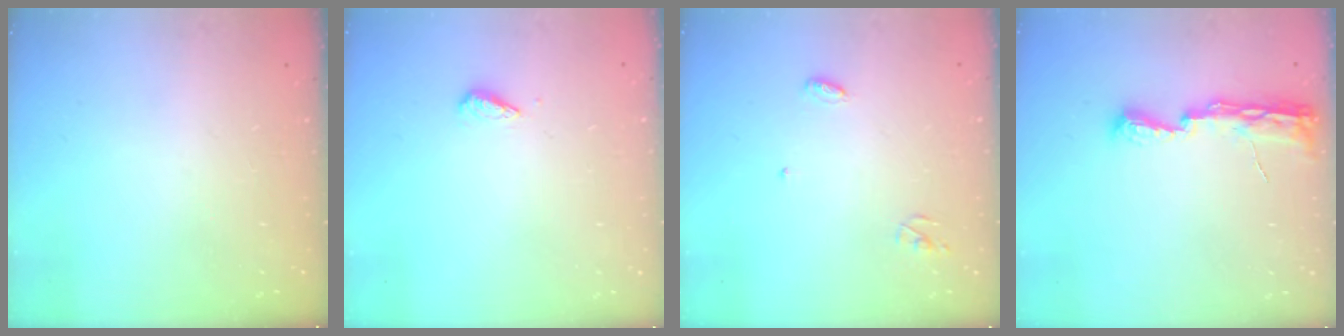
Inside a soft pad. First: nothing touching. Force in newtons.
{"total": 2.7, "press": 2.7, "slide": 0.6}
{"total": 3.5, "press": 3.5, "slide": 0.2}
{"total": 8.0, "press": 8.0, "slide": 0.7}